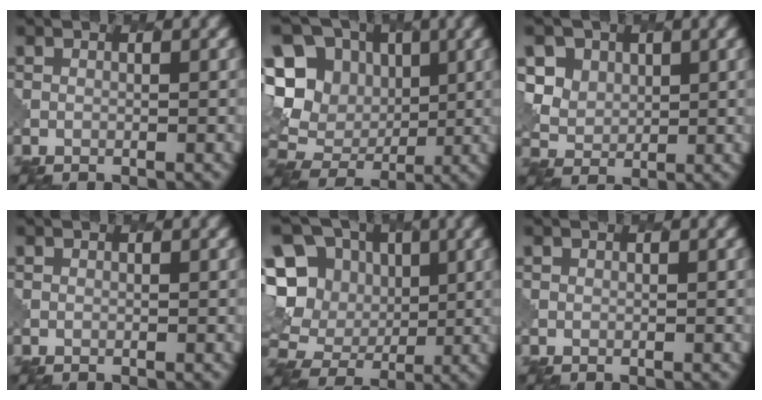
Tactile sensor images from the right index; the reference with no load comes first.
{"total": 14.1, "force": [2.6, 12.4, 6.2], "torque": [-0.161, 0.038, 0.035]}
{"total": 7.5, "force": [3.7, 5.8, 2.9], "torque": [-0.056, 0.013, 0.057]}
{"total": 0.0}
{"total": 14.6, "force": [2.3, 12.8, 6.5], "torque": [-0.177, 0.040, 0.022]}
{"total": 0.6, "force": [0.2, 0.5, 0.1], "torque": [0.000, -0.004, 0.004]}